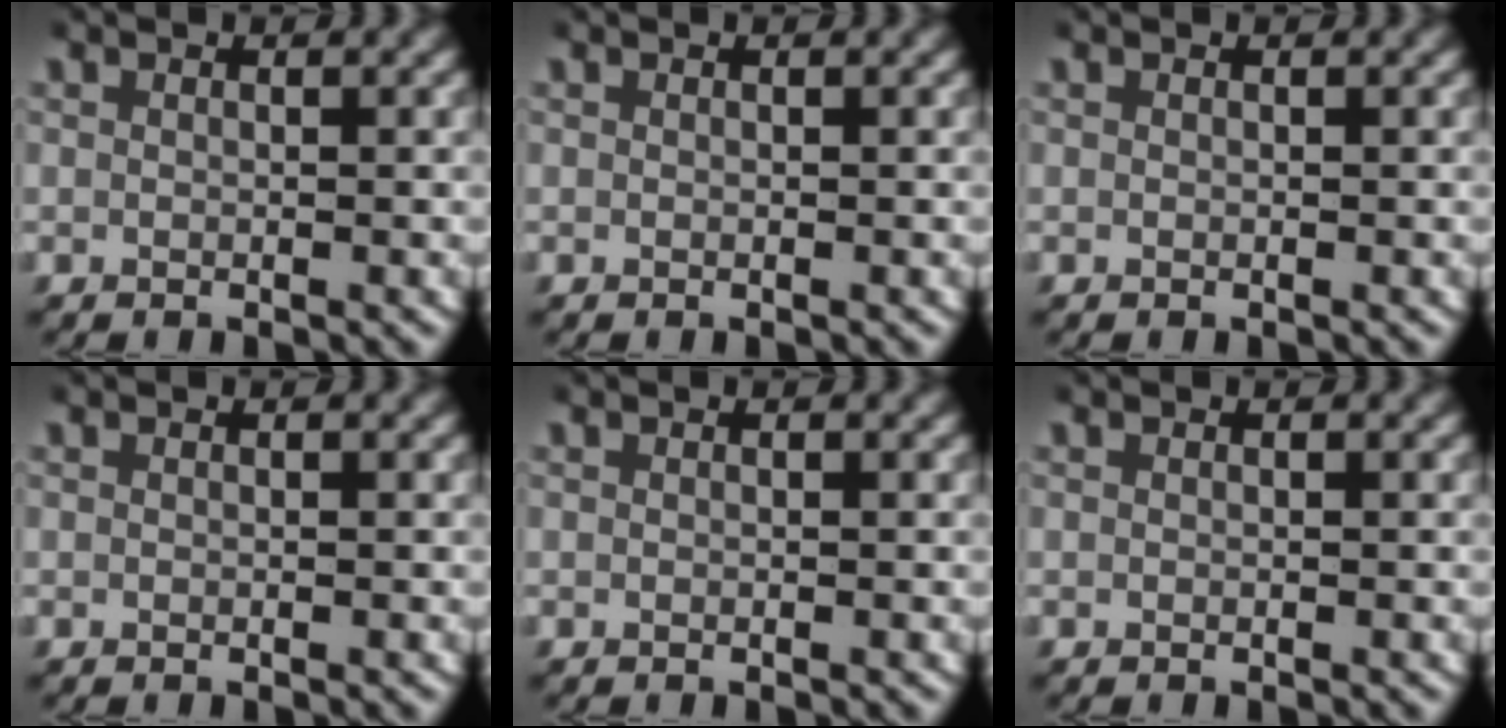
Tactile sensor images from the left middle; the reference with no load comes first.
{"total": 0.0}
{"total": 0.0}
{"total": 0.0}
{"total": 0.0}
{"total": 0.0}